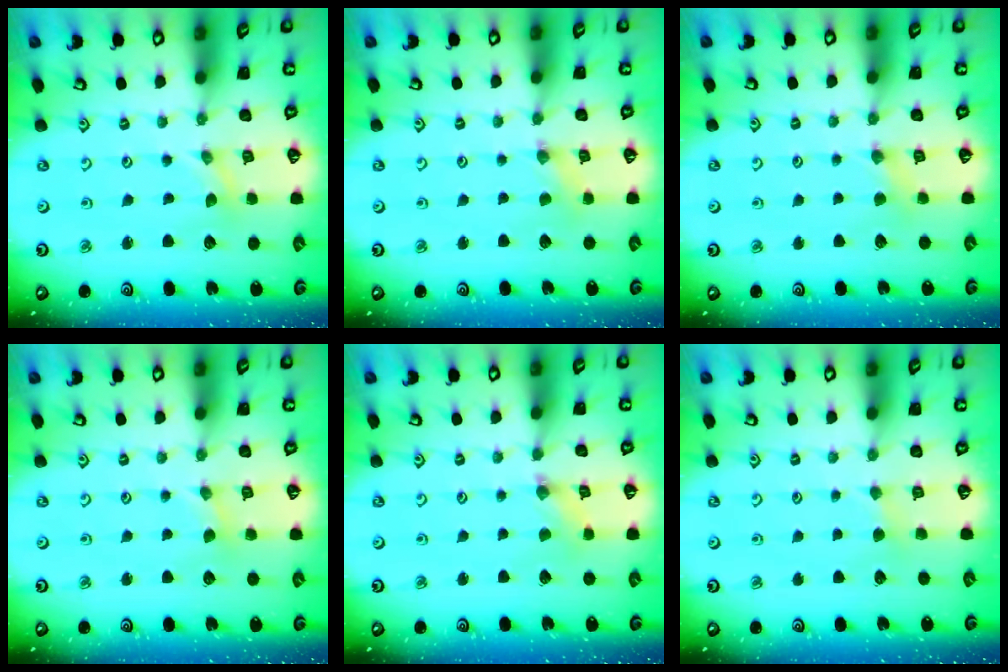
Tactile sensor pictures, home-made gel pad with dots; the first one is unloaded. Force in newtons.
{"total": 0.6, "press": 0.6, "slide": 0.1}
{"total": 2.4, "press": 2.4, "slide": 0.5}
{"total": 1.6, "press": 1.6, "slide": 0.4}
{"total": 1.0, "press": 1.0, "slide": 0.2}
{"total": 2.3, "press": 2.3, "slide": 0.3}